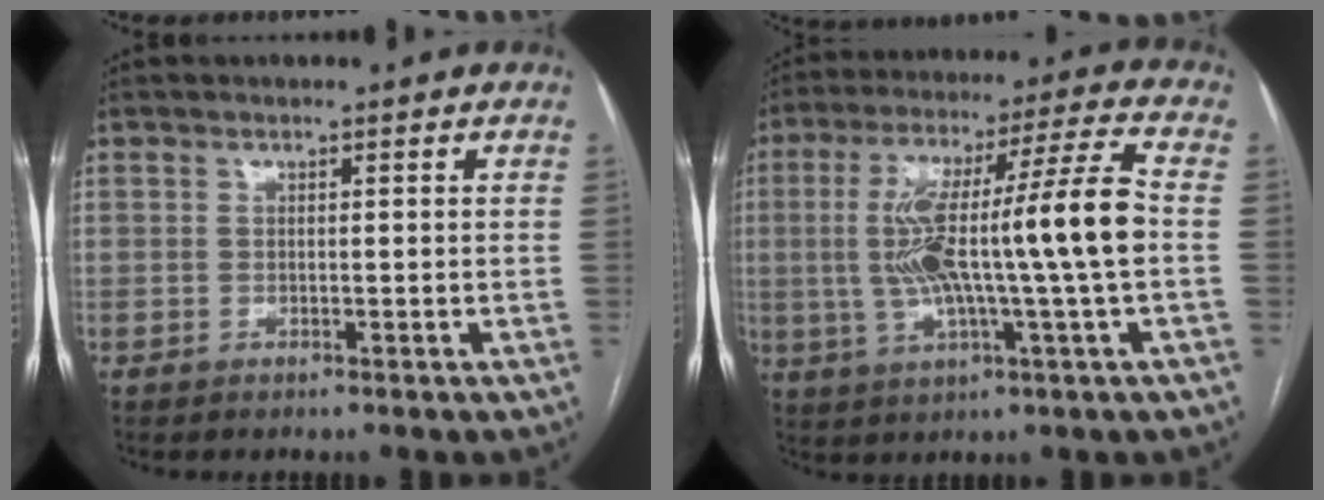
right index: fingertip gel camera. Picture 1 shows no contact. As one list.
[{"total": 16.8, "force": [-0.3, -0.1, 16.8], "torque": [-0.304, 0.022, -0.008]}]